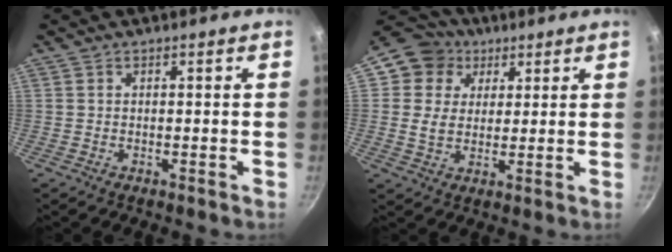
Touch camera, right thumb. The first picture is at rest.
{"total": 9.6, "force": [4.0, 8.2, 2.9], "torque": [-0.023, 0.003, 0.052]}